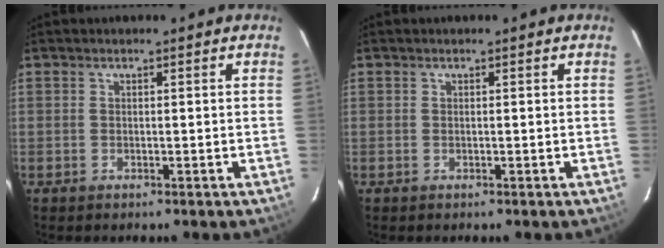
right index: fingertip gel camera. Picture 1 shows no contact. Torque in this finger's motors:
{"motor_torque": [0.00, 0.00, 0.00, 0.00]}